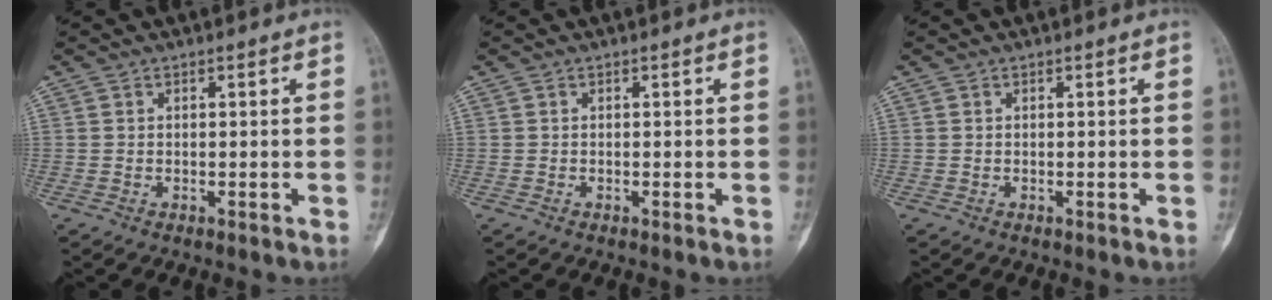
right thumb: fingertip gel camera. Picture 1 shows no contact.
{"total": 0.0}
{"total": 0.0}